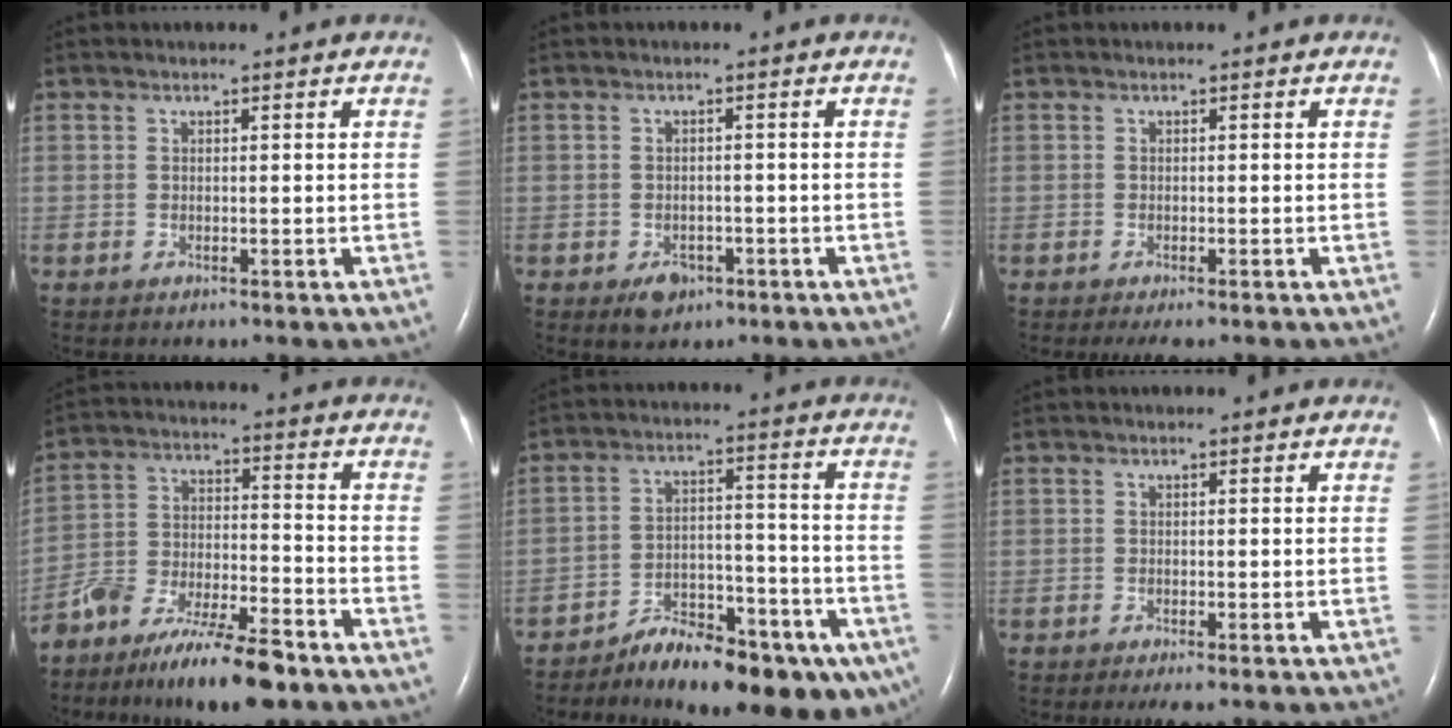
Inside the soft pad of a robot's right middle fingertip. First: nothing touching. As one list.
[{"total": 3.0, "force": [-1.7, 2.1, 1.3], "torque": [-0.020, 0.002, -0.018]}, {"total": 2.6, "force": [-2.0, 0.7, 1.6], "torque": [-0.021, -0.007, -0.026]}, {"total": 15.6, "force": [-12.6, 2.6, 8.8], "torque": [-0.170, -0.011, -0.222]}, {"total": 15.8, "force": [-11.2, 5.0, 10.0], "torque": [-0.112, 0.034, -0.165]}, {"total": 1.6, "force": [-1.1, 0.1, 1.1], "torque": [-0.021, -0.007, -0.018]}]